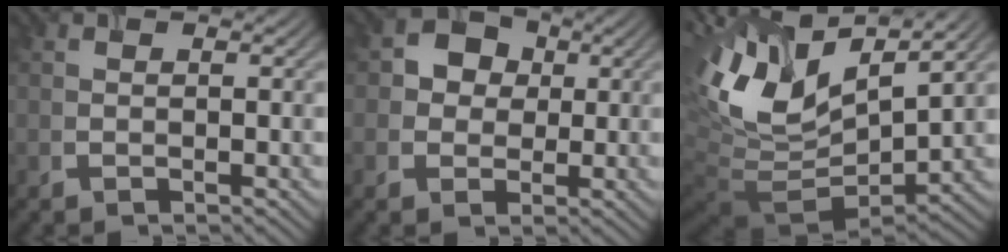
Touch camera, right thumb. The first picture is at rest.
{"total": 3.7, "force": [0.4, 3.5, 1.0], "torque": [-0.015, 0.005, 0.001]}
{"total": 13.8, "force": [3.9, 7.1, 11.2], "torque": [-0.242, -0.001, 0.082]}